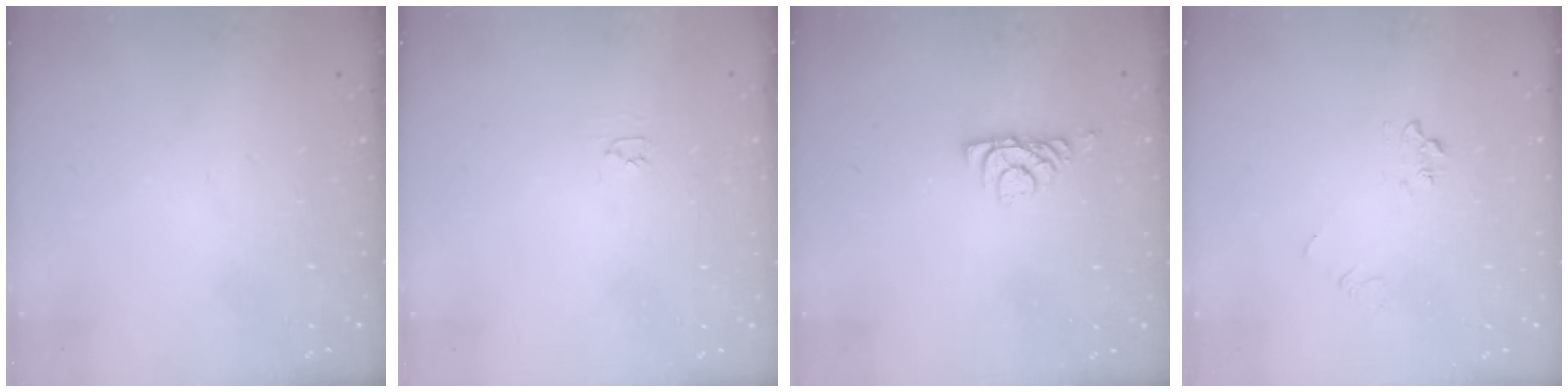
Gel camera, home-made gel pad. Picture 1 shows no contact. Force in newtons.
{"total": 2.0, "press": 2.0, "slide": 0.3}
{"total": 6.0, "press": 6.0, "slide": 0.8}
{"total": 5.0, "press": 4.9, "slide": 0.6}